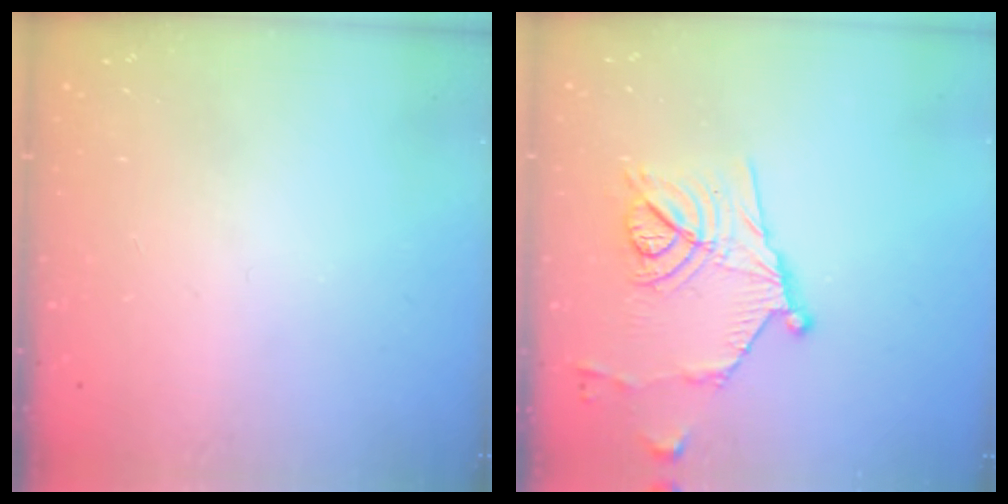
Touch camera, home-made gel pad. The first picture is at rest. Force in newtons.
{"total": 14.8, "press": 14.6, "slide": 2.2}